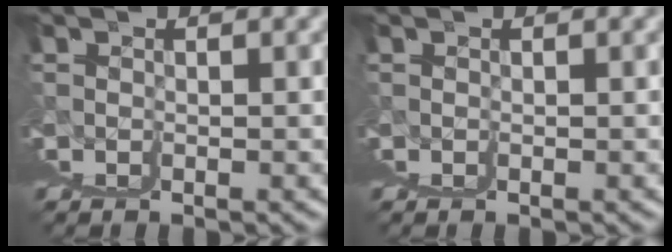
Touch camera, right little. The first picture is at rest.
{"total": 0.0}